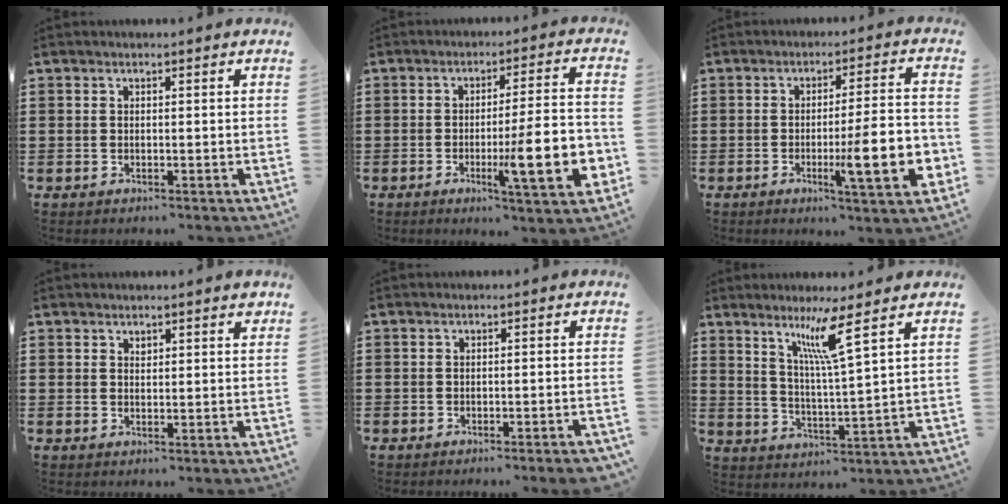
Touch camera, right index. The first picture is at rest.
{"total": 13.0, "force": [-3.4, 2.2, 12.4], "torque": [-0.205, -0.008, -0.056]}
{"total": 11.9, "force": [-3.0, 1.9, 11.4], "torque": [-0.173, -0.011, -0.051]}
{"total": 1.1, "force": [0.9, 0.6, 0.4], "torque": [0.007, -0.004, 0.013]}
{"total": 1.6, "force": [-1.5, -0.1, 0.6], "torque": [-0.011, -0.001, -0.029]}
{"total": 7.2, "force": [4.2, -0.5, 5.8], "torque": [-0.117, -0.006, 0.067]}